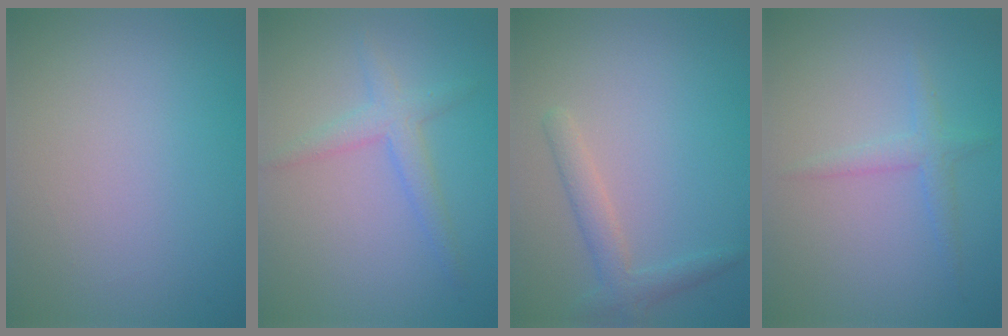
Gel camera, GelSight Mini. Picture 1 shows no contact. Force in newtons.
{"total": 2.4, "press": 2.4, "slide": 0.1}
{"total": 2.2, "press": 2.2, "slide": 0.1}
{"total": 1.6, "press": 1.6, "slide": 0.1}